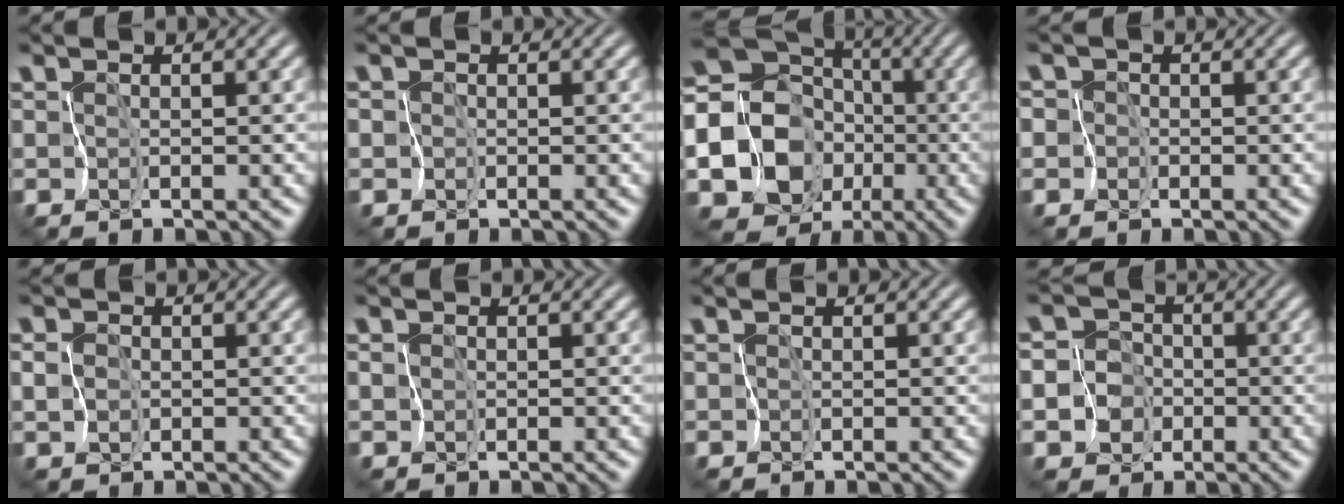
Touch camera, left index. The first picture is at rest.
{"total": 1.7, "force": [-0.3, 1.6, 0.3], "torque": [0.003, 0.010, -0.022]}
{"total": 19.4, "force": [-5.0, 17.2, 7.2], "torque": [-0.173, 0.001, -0.122]}
{"total": 4.1, "force": [-0.7, 4.0, 0.9], "torque": [-0.017, 0.018, -0.051]}
{"total": 1.3, "force": [-0.2, 1.2, 0.6], "torque": [-0.010, 0.003, -0.006]}
{"total": 0.9, "force": [-0.1, 0.9, 0.3], "torque": [-0.001, 0.008, -0.003]}
{"total": 0.0}
{"total": 9.4, "force": [-3.0, 8.8, 1.9], "torque": [-0.066, 0.002, -0.078]}